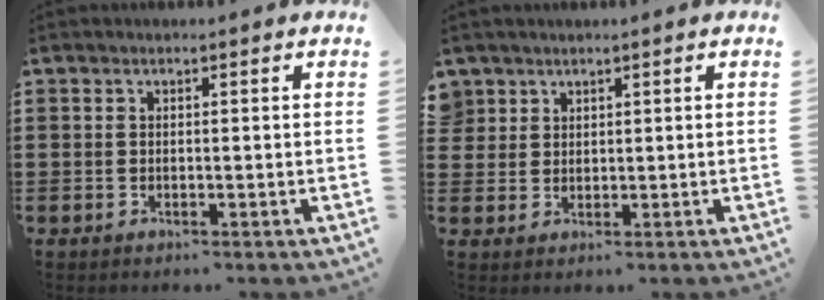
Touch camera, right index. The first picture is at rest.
{"total": 2.5, "force": [1.7, 1.8, -0.1], "torque": [-0.007, 0.007, 0.034]}